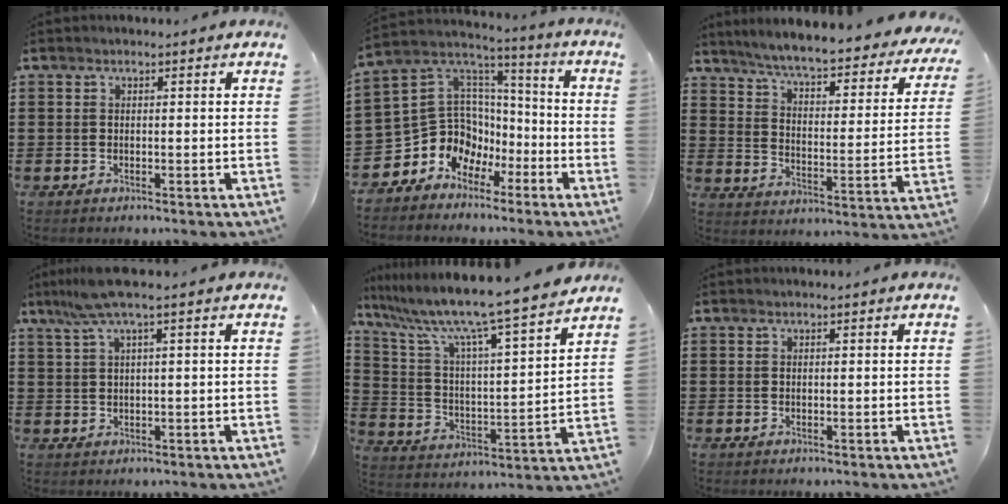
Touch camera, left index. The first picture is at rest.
{"total": 8.9, "force": [-3.8, 8.0, 0.8], "torque": [-0.062, -0.015, -0.069]}
{"total": 5.4, "force": [5.0, -0.4, 2.2], "torque": [-0.065, -0.041, 0.078]}
{"total": 4.5, "force": [1.9, 0.2, 4.1], "torque": [-0.096, -0.001, 0.028]}
{"total": 9.4, "force": [8.1, -0.5, 4.7], "torque": [-0.127, -0.067, 0.127]}
{"total": 0.0}